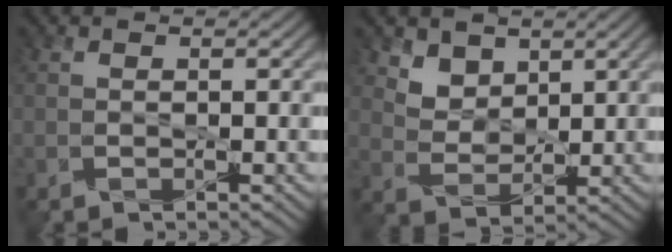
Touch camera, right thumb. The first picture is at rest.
{"total": 4.7, "force": [3.2, 2.9, 1.8], "torque": [-0.058, -0.028, 0.072]}